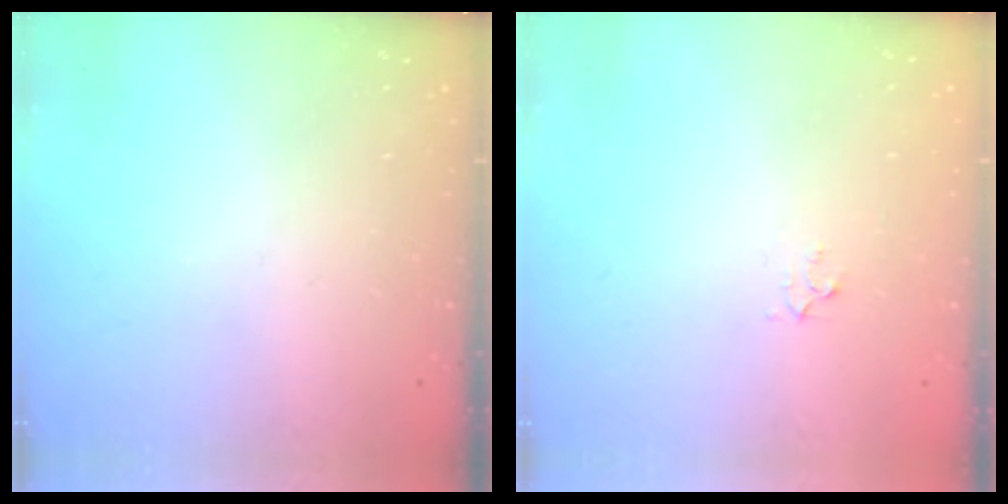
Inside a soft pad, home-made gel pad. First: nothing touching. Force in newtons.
{"total": 2.3, "press": 2.3, "slide": 0.2}